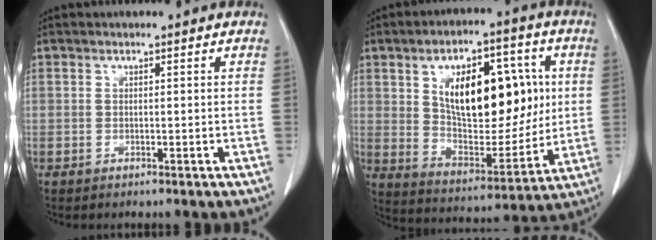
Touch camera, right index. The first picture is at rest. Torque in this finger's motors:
{"motor_torque": [1.25, 0.81, 0.85, 0.21]}